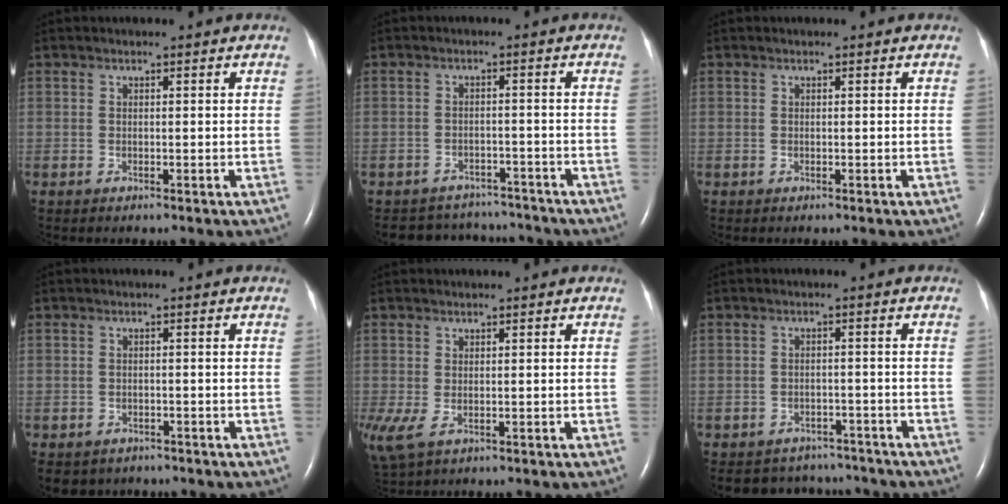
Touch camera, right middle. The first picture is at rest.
{"total": 7.8, "force": [-7.4, 2.4, -0.4], "torque": [0.008, 0.017, -0.097]}
{"total": 0.0}
{"total": 4.2, "force": [-3.3, 2.5, 0.3], "torque": [0.003, 0.004, -0.044]}
{"total": 4.2, "force": [-1.1, 2.0, 3.5], "torque": [-0.086, -0.016, -0.014]}
{"total": 6.9, "force": [-6.3, 2.7, -0.3], "torque": [0.011, 0.017, -0.078]}